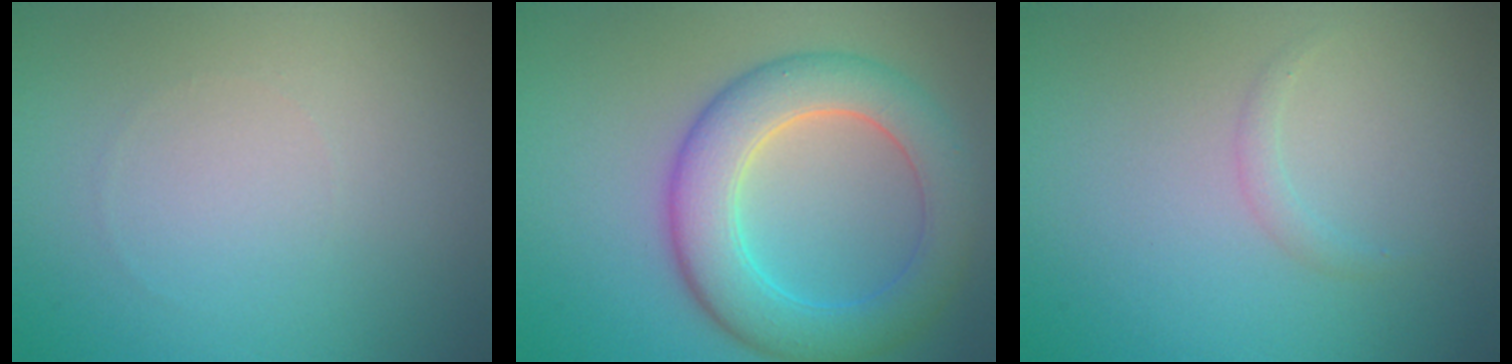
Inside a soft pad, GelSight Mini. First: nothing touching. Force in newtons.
{"total": 7.0, "press": 7.0, "slide": 0.2}
{"total": 0.8, "press": 0.8, "slide": 0.1}